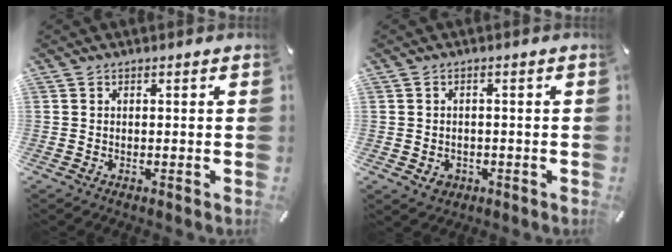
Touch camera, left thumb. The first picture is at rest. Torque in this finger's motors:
{"motor_torque": [-0.01, 0.03, 0.03, 0.04, 0.01]}